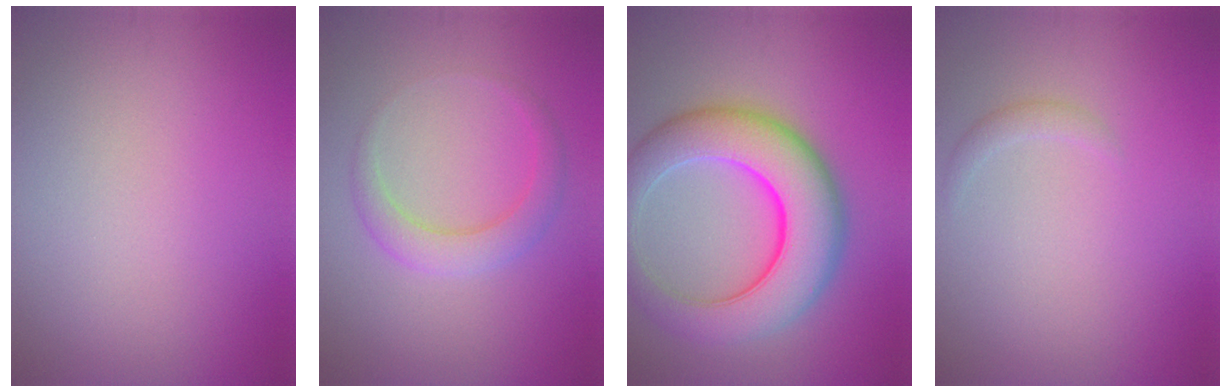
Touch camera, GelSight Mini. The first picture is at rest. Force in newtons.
{"total": 2.8, "press": 2.8, "slide": 0.1}
{"total": 9.4, "press": 9.4, "slide": 0.2}
{"total": 0.9, "press": 0.9, "slide": 0.1}